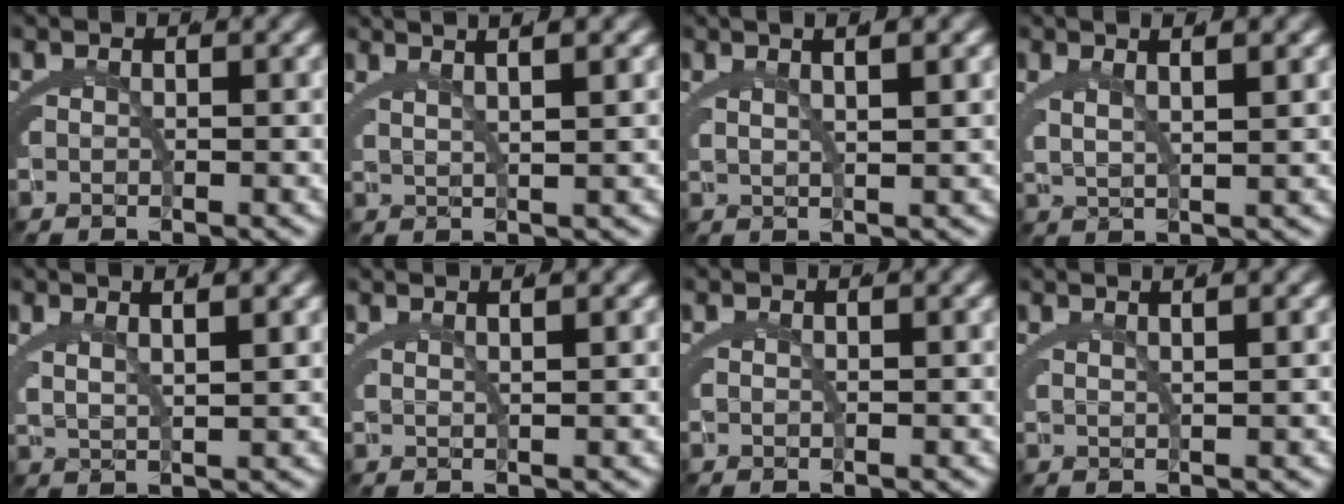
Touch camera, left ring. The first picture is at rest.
{"total": 5.7, "force": [4.1, 1.1, 3.9], "torque": [-0.045, 0.020, 0.060]}
{"total": 4.1, "force": [2.7, 0.5, 3.1], "torque": [-0.035, 0.014, 0.043]}
{"total": 4.4, "force": [2.5, 1.4, 3.4], "torque": [-0.057, 0.005, 0.043]}
{"total": 4.7, "force": [2.9, 1.4, 3.4], "torque": [-0.053, 0.006, 0.050]}
{"total": 3.0, "force": [2.4, -0.3, 1.8], "torque": [-0.013, 0.013, 0.039]}
{"total": 0.8, "force": [0.4, -0.7, 0.2], "torque": [-0.005, -0.001, 0.011]}
{"total": 3.5, "force": [2.7, -0.1, 2.2], "torque": [-0.017, 0.016, 0.041]}